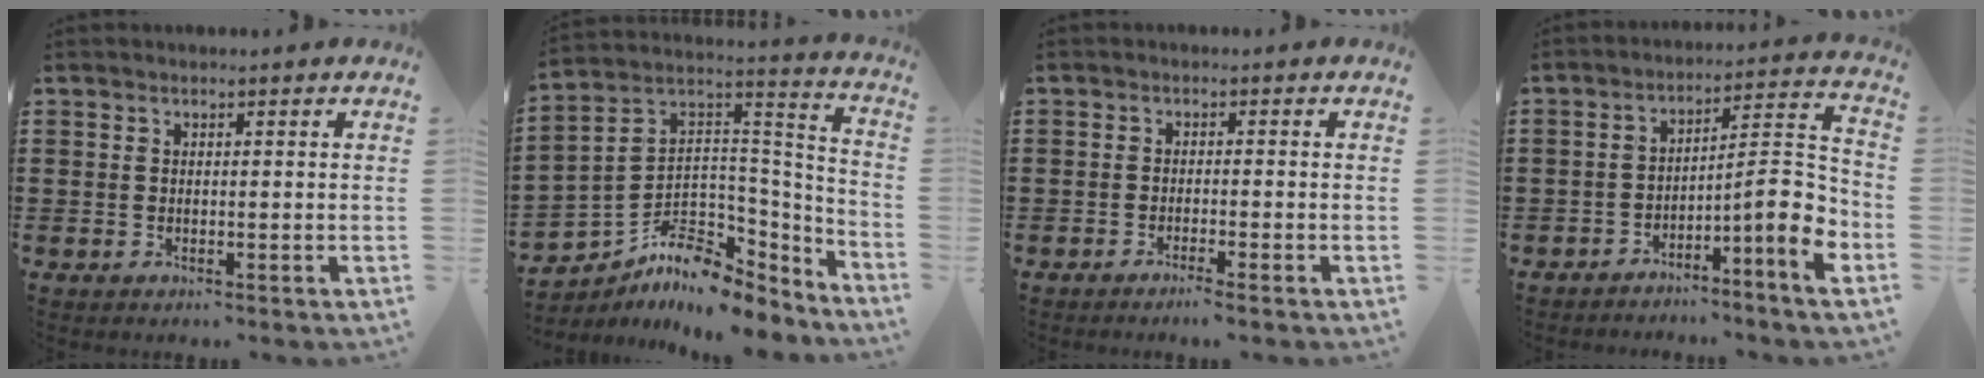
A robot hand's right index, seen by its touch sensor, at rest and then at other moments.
{"total": 8.3, "force": [-5.9, 4.6, 3.7], "torque": [-0.078, -0.002, -0.109]}
{"total": 1.5, "force": [-1.3, -0.2, 0.7], "torque": [-0.013, -0.001, -0.024]}
{"total": 9.6, "force": [-4.4, 1.2, 8.5], "torque": [-0.110, -0.023, -0.090]}